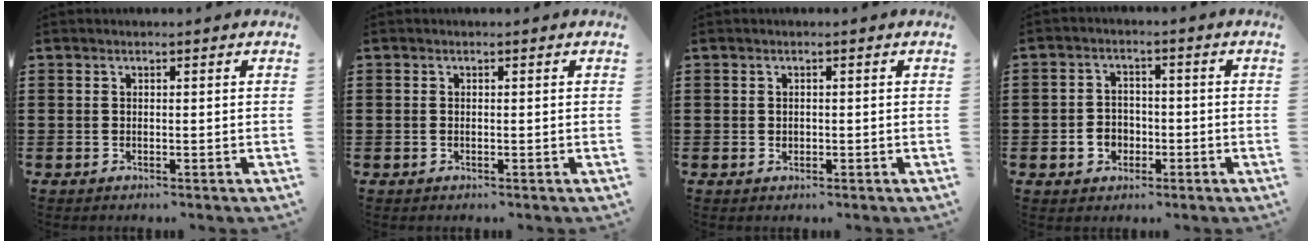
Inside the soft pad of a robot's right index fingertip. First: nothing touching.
{"total": 0.0}
{"total": 0.6, "force": [0.0, 0.6, 0.1], "torque": [-0.003, 0.005, 0.000]}
{"total": 3.5, "force": [-1.4, 2.9, 1.2], "torque": [-0.031, 0.003, -0.030]}